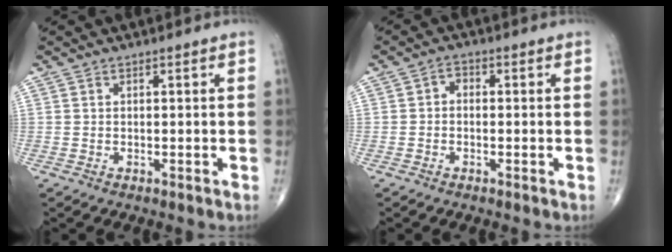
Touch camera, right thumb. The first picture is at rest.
{"total": 2.1, "force": [-0.2, 1.6, 1.4], "torque": [-0.011, 0.011, -0.014]}